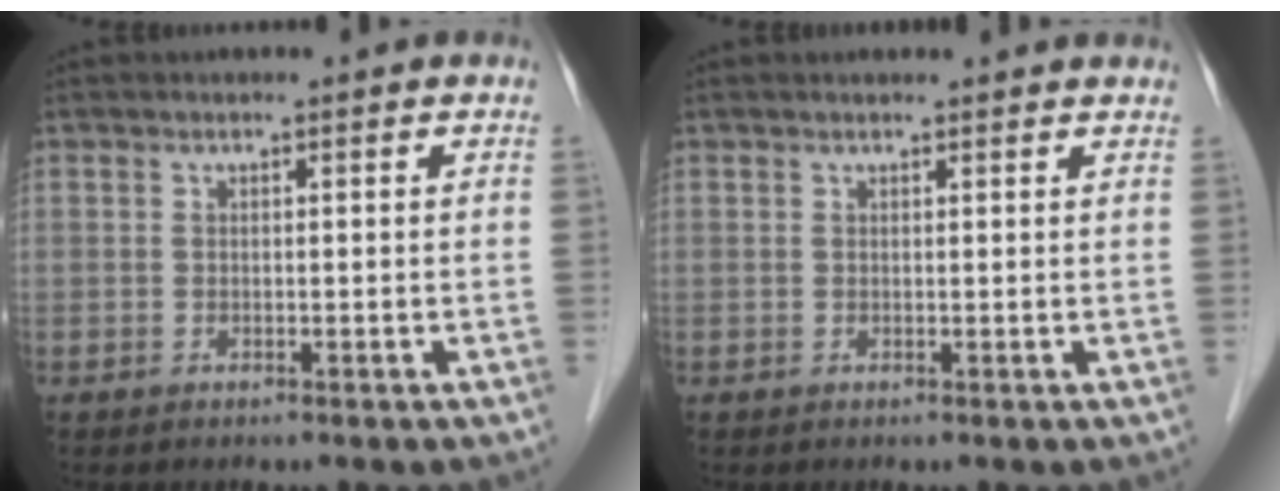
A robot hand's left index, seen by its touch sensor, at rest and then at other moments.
{"total": 4.1, "force": [4.0, 0.5, 1.1], "torque": [-0.013, 0.018, 0.038]}